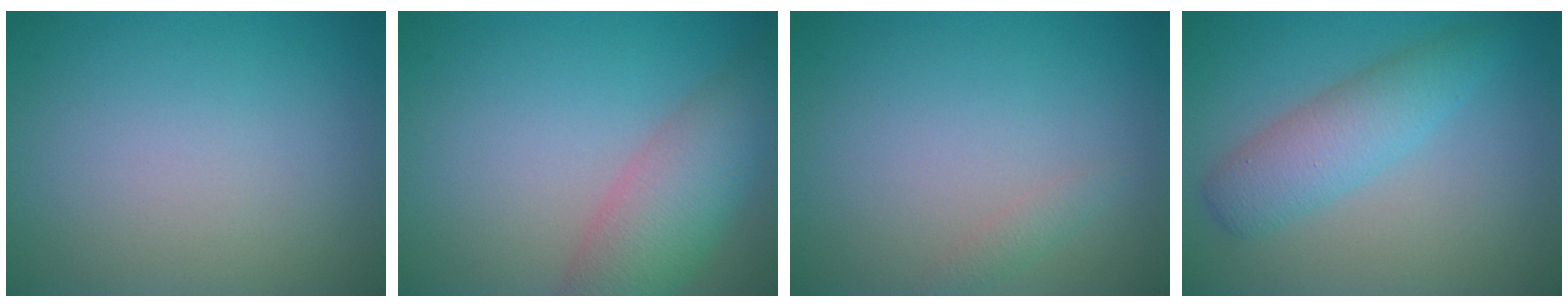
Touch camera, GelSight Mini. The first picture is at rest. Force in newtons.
{"total": 5.7, "press": 5.7, "slide": 0.3}
{"total": 0.9, "press": 0.9, "slide": 0.0}
{"total": 4.0, "press": 4.0, "slide": 0.0}